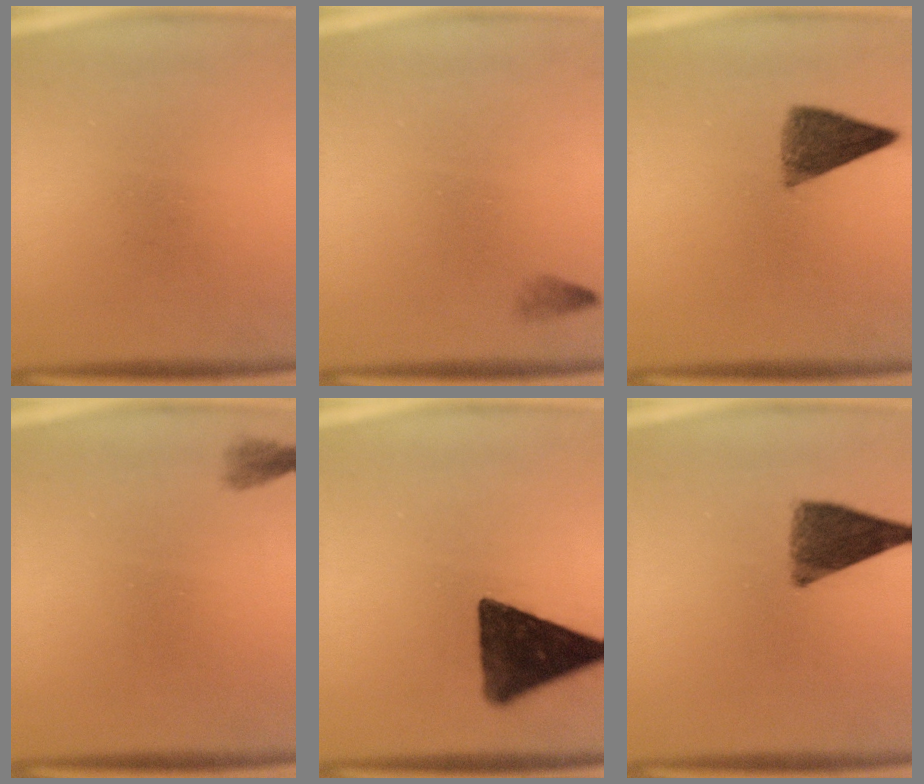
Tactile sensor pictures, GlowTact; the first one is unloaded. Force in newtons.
{"total": 0.8}
{"total": 6.6}
{"total": 1.3}
{"total": 13.9}
{"total": 8.7}